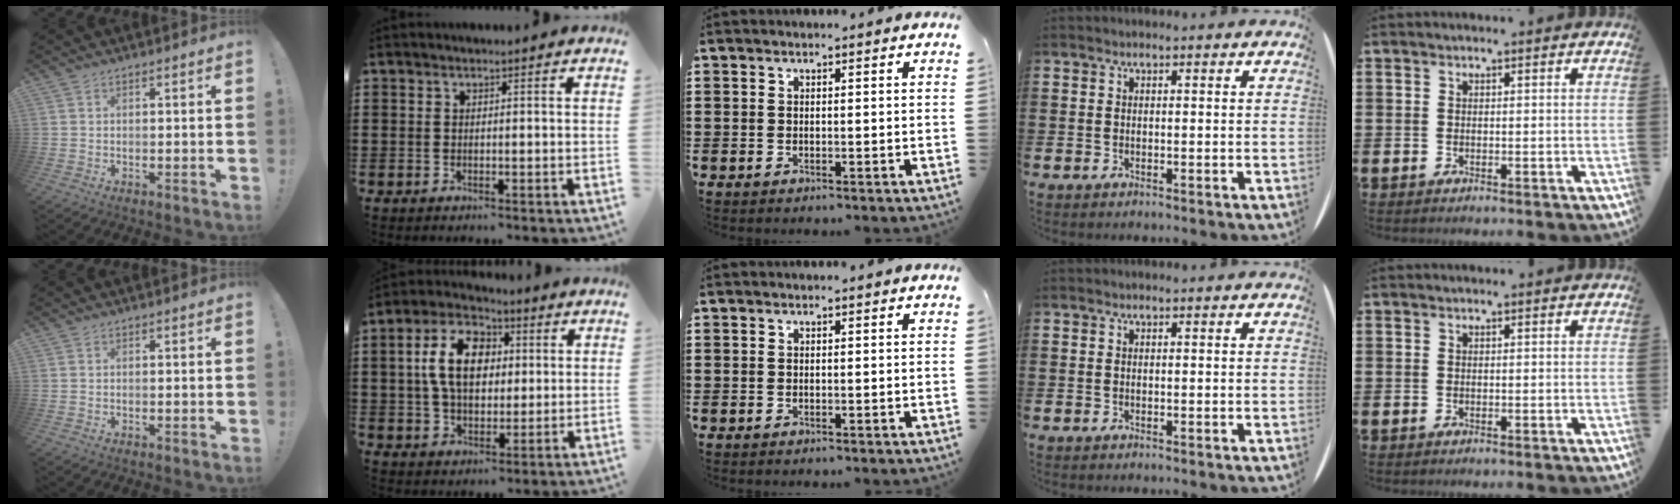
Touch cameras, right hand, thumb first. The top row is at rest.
{"index": {"total": 10.3, "force": [1.7, 6.5, 7.8], "torque": [-0.167, 0.016, 0.026]}}